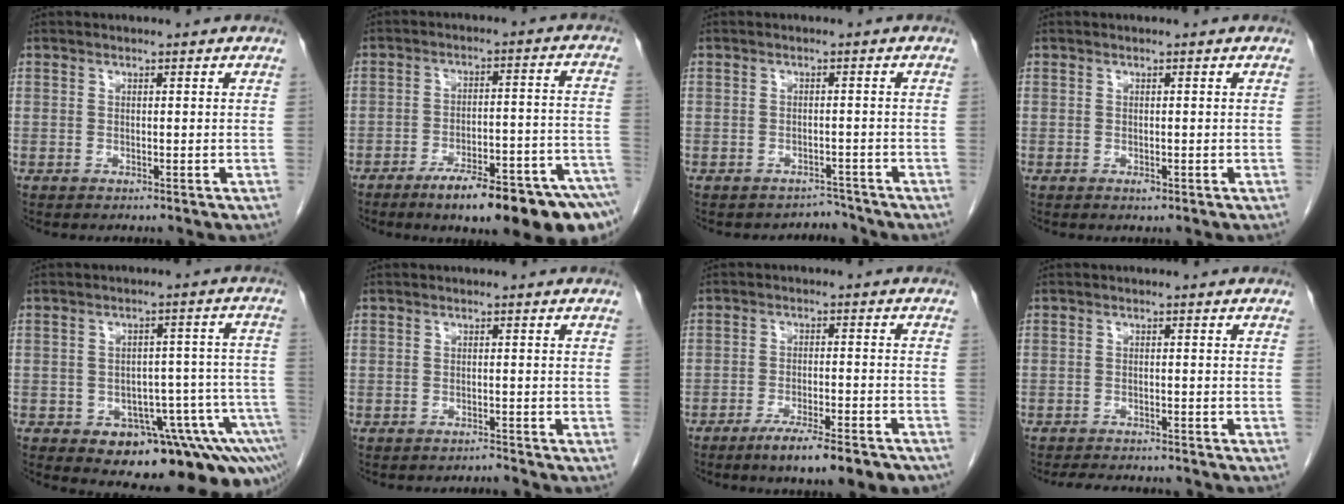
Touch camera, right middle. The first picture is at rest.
{"total": 17.0, "force": [-12.0, 1.6, 12.0], "torque": [-0.101, 0.024, -0.176]}
{"total": 2.4, "force": [-2.1, 0.6, -1.0], "torque": [0.018, 0.005, -0.027]}
{"total": 0.7, "force": [-0.4, 0.4, 0.5], "torque": [-0.007, 0.000, -0.004]}
{"total": 16.6, "force": [-10.2, 5.5, 12.0], "torque": [-0.060, 0.031, -0.118]}
{"total": 1.1, "force": [-0.9, -0.2, -0.4], "torque": [0.009, -0.007, -0.012]}
{"total": 10.2, "force": [-7.8, 1.4, 6.5], "torque": [-0.081, -0.012, -0.114]}
{"total": 7.1, "force": [-6.5, 1.8, 2.3], "torque": [-0.031, -0.005, -0.088]}